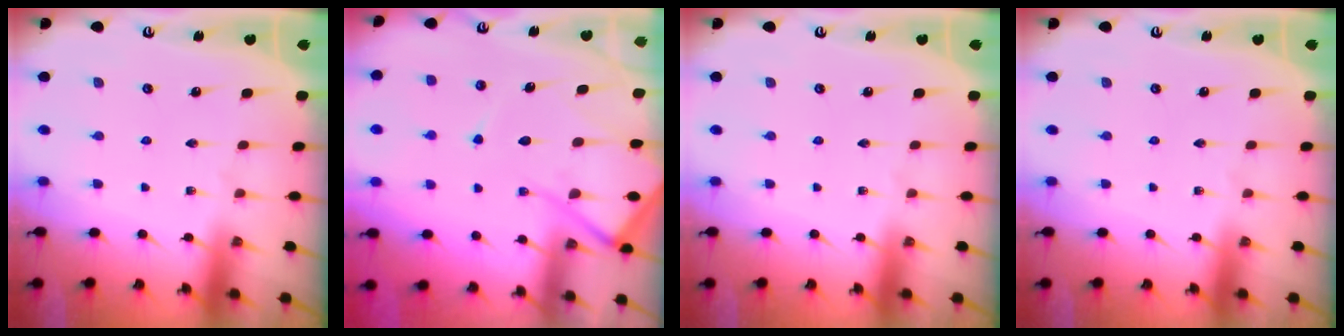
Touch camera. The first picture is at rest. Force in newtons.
{"total": 13.5, "press": 13.4, "slide": 1.4}
{"total": 0.0}
{"total": 0.0}